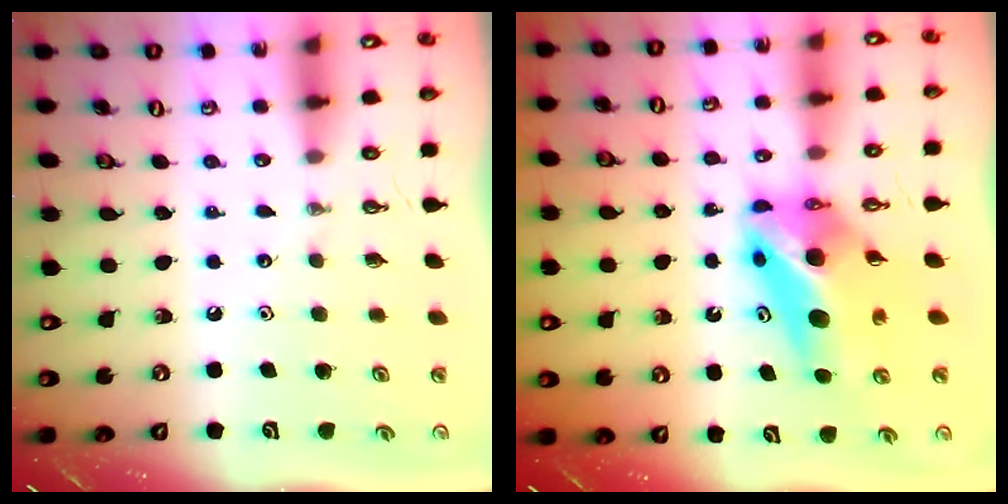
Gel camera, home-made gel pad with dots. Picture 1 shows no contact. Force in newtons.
{"total": 9.7, "press": 9.4, "slide": 2.3}